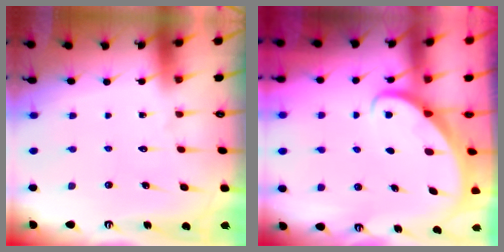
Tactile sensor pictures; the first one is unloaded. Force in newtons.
{"total": 2.2, "press": 2.2, "slide": 0.2}